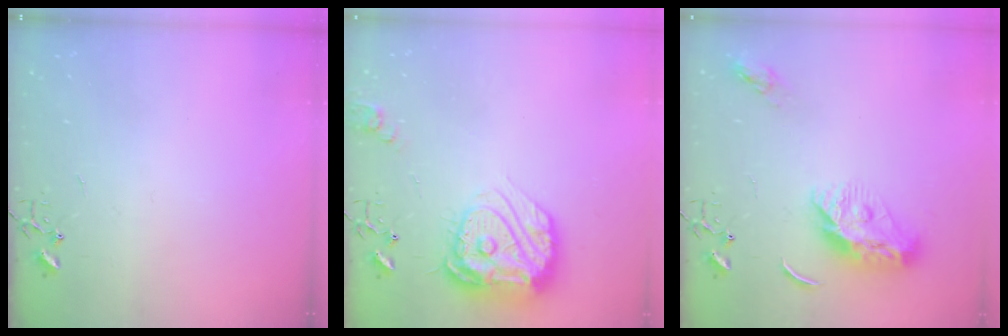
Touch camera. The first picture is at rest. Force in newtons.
{"total": 19.8, "press": 19.7, "slide": 2.0}
{"total": 12.7, "press": 12.7, "slide": 0.3}